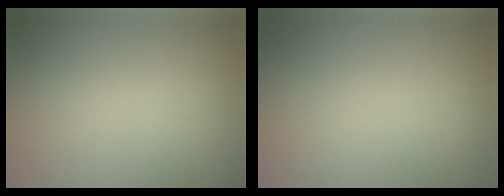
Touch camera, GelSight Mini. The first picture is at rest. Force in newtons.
{"total": 0.0}